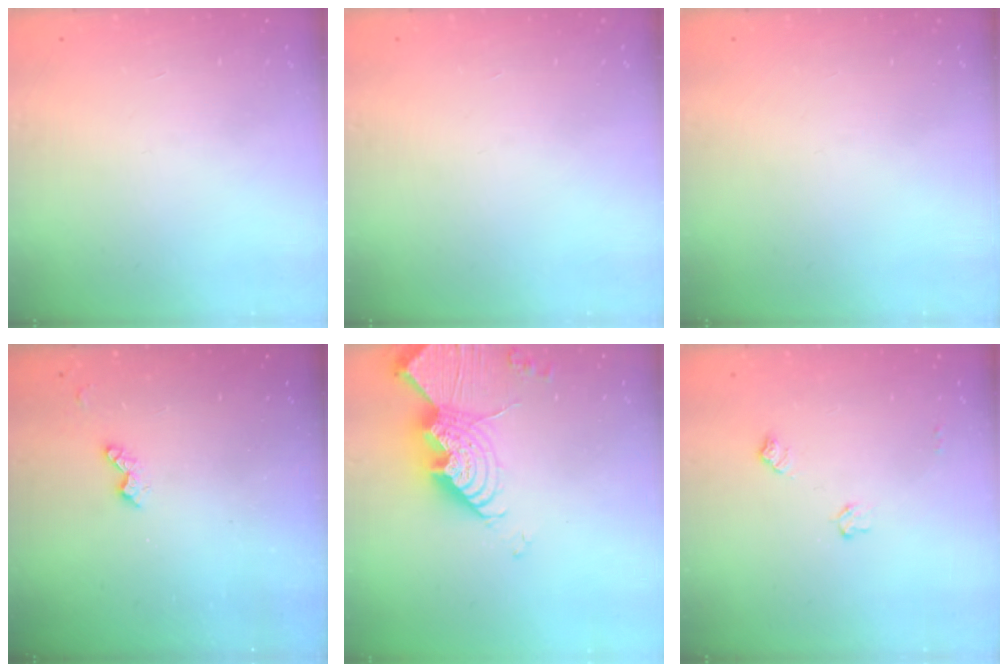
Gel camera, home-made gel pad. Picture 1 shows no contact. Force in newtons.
{"total": 0.0}
{"total": 0.0}
{"total": 4.0, "press": 4.0, "slide": 0.6}
{"total": 21.9, "press": 21.8, "slide": 2.2}
{"total": 5.1, "press": 5.1, "slide": 0.8}